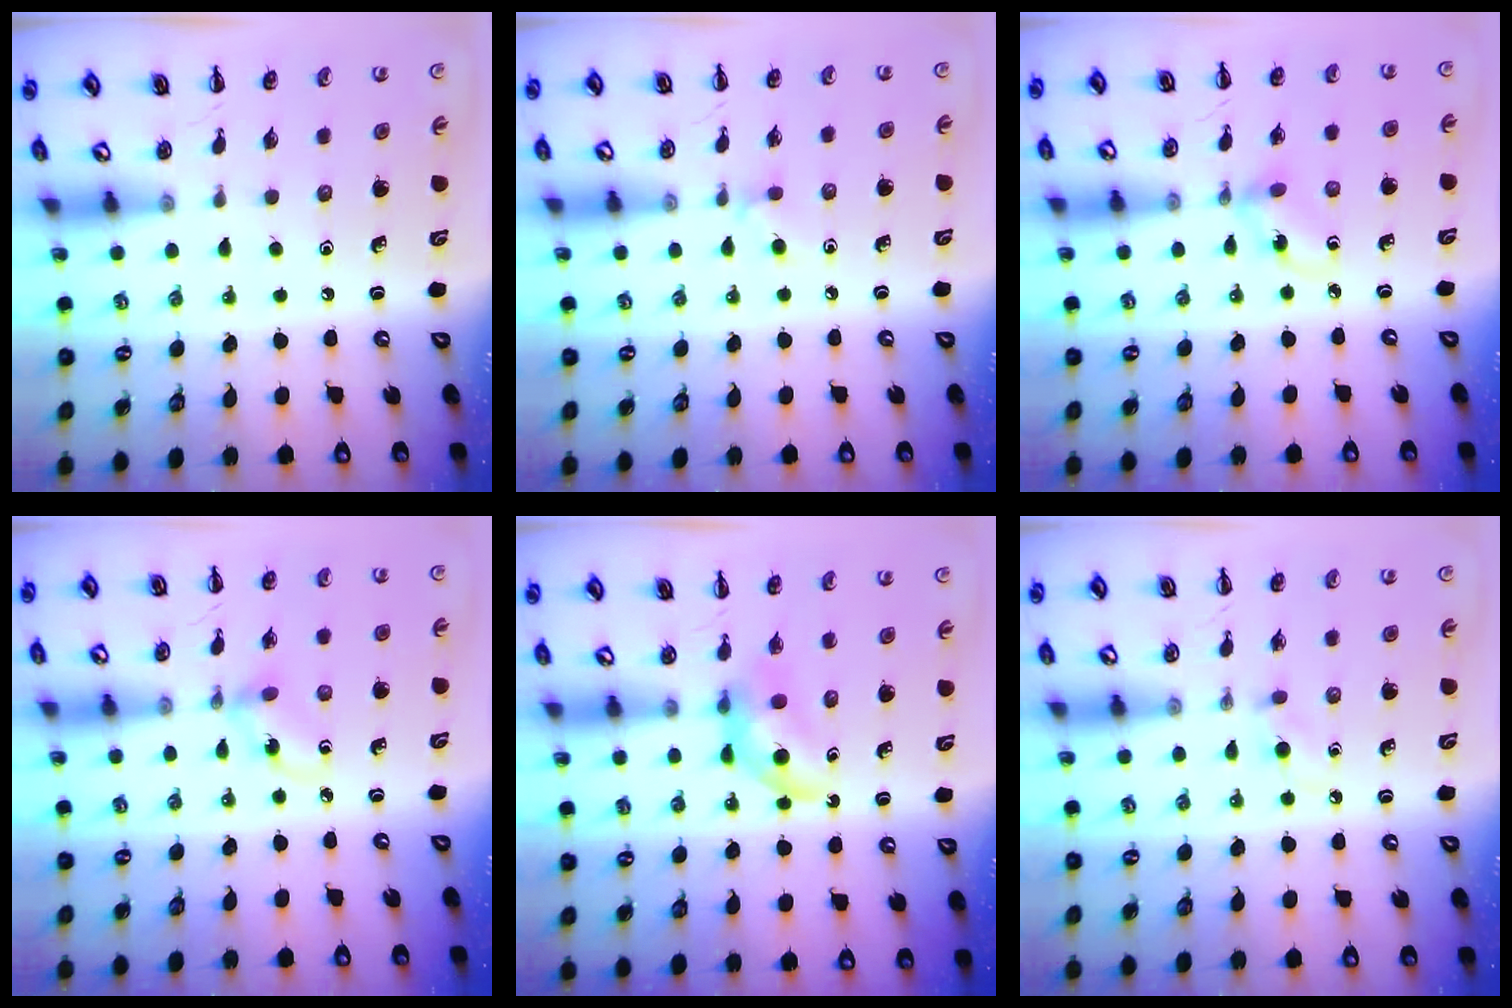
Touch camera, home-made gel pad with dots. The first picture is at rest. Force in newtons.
{"total": 4.3, "press": 4.1, "slide": 1.6}
{"total": 3.0, "press": 2.9, "slide": 0.7}
{"total": 3.0, "press": 2.9, "slide": 0.7}
{"total": 4.3, "press": 4.2, "slide": 0.9}
{"total": 2.6, "press": 2.4, "slide": 1.1}